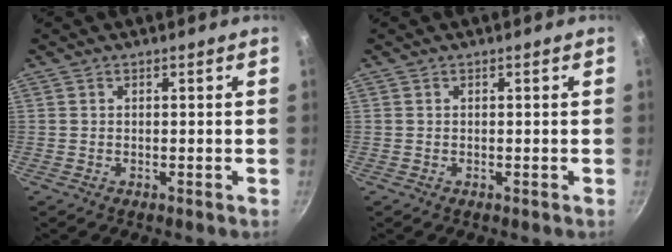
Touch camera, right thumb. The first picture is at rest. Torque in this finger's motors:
{"motor_torque": [-0.08, -0.08, 0.14, 0.08, -0.01]}